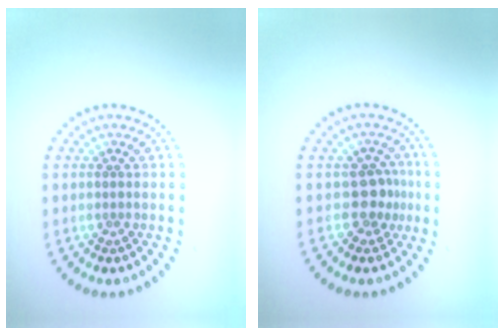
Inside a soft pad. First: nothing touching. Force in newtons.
{"total": 2.2, "press": 1.8, "slide": 1.2}